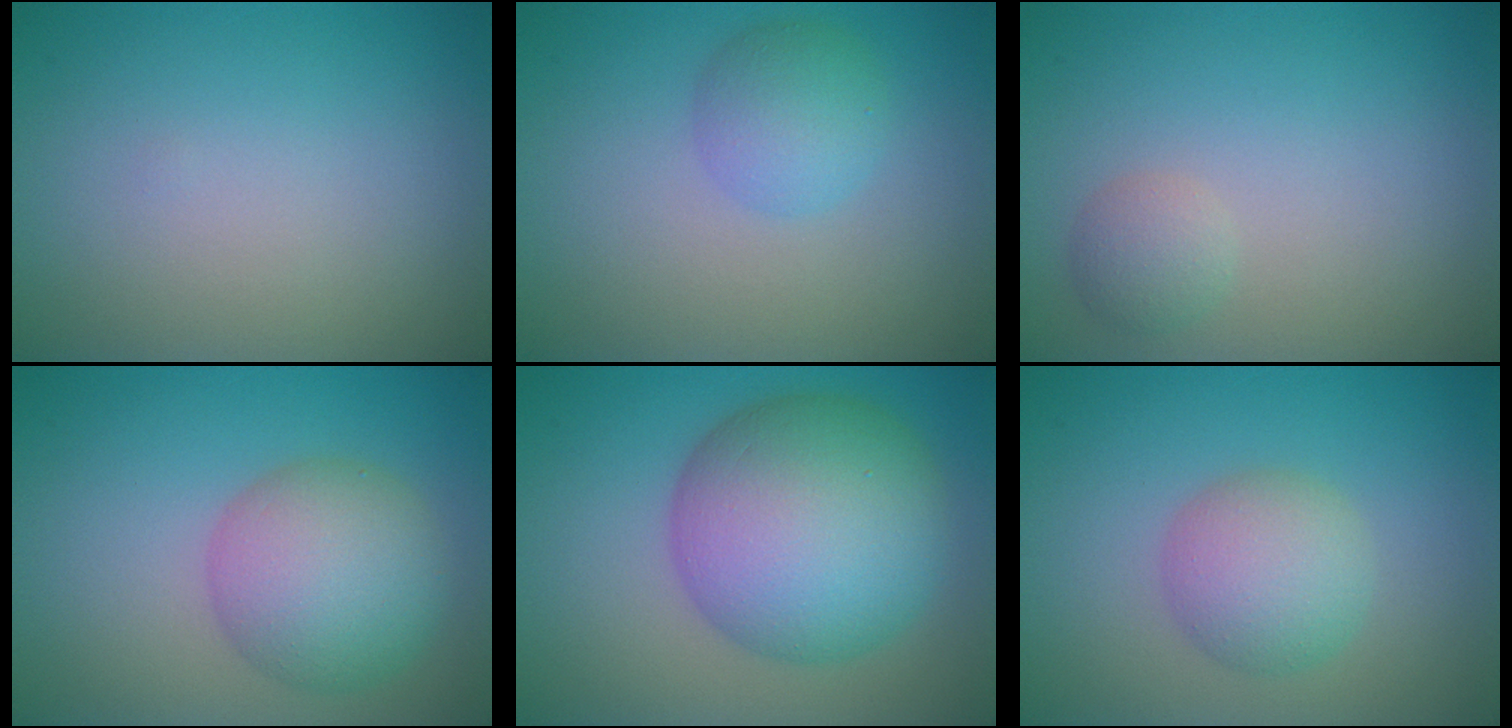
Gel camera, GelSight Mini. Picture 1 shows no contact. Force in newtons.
{"total": 3.0, "press": 2.9, "slide": 0.2}
{"total": 1.6, "press": 1.6, "slide": 0.1}
{"total": 6.3, "press": 6.3, "slide": 0.1}
{"total": 11.7, "press": 11.7, "slide": 0.1}
{"total": 4.0, "press": 4.0, "slide": 0.2}